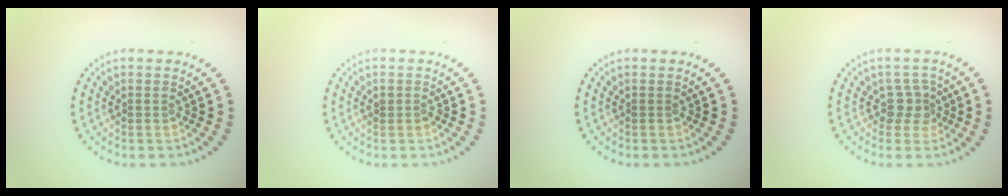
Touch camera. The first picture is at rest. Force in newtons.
{"total": 0.6, "press": 0.6, "slide": 0.2}
{"total": 0.0}
{"total": 2.1, "press": 1.6, "slide": 1.5}